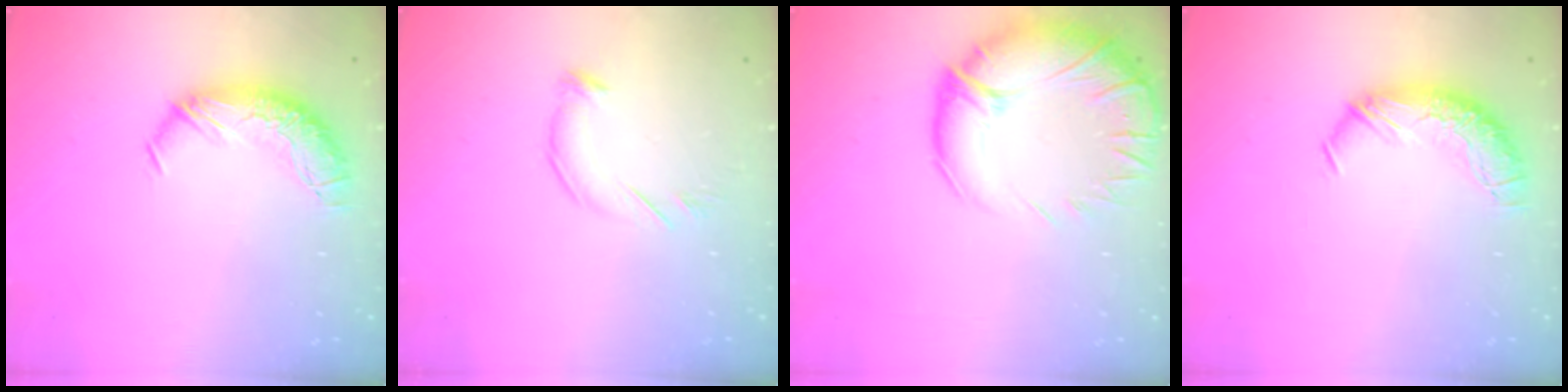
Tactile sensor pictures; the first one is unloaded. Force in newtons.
{"total": 4.6, "press": 4.6, "slide": 0.5}
{"total": 7.5, "press": 5.9, "slide": 4.6}
{"total": 0.0}